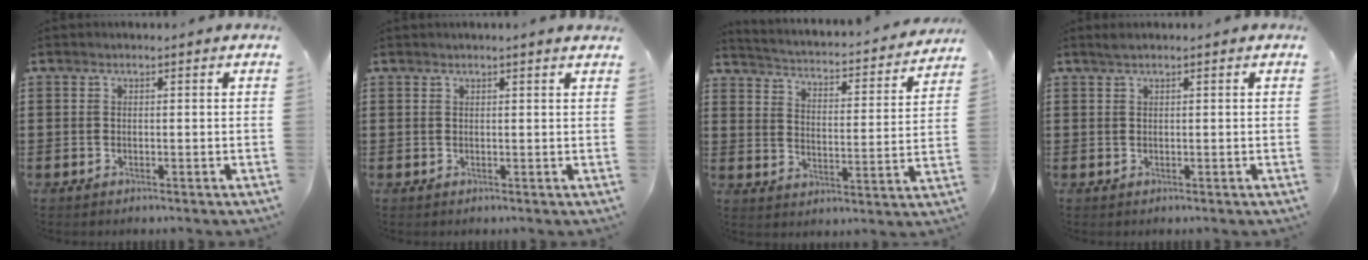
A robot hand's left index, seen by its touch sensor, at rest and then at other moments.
{"total": 0.9, "force": [0.7, -0.2, 0.4], "torque": [-0.007, -0.003, 0.014]}
{"total": 1.8, "force": [1.8, -0.1, 0.3], "torque": [-0.026, -0.029, 0.016]}
{"total": 0.7, "force": [0.5, 0.0, 0.5], "torque": [-0.011, 0.001, 0.010]}